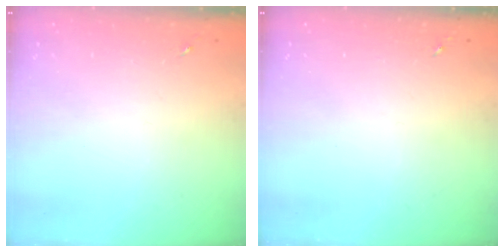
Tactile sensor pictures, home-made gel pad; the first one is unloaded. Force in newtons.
{"total": 0.0}